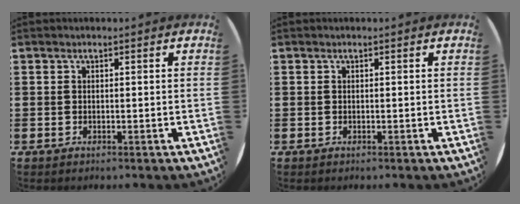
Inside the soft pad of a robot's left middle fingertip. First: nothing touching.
{"total": 0.0}